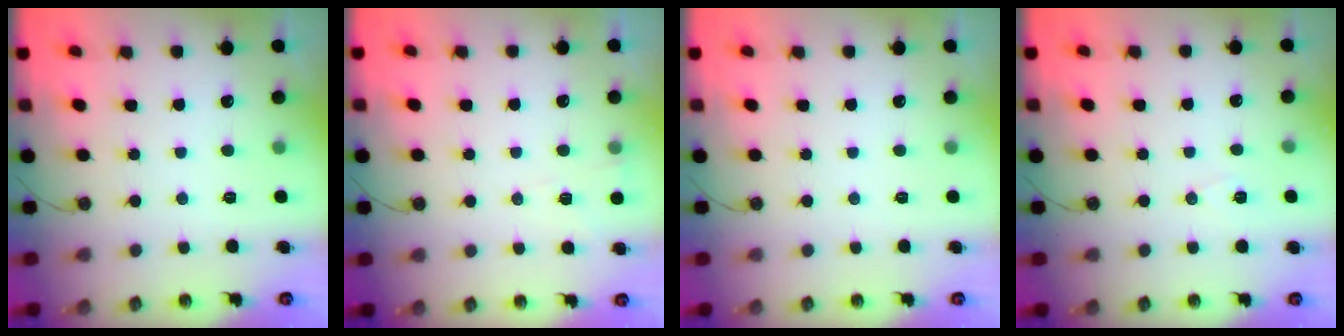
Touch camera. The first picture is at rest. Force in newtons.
{"total": 4.6, "press": 4.5, "slide": 0.5}
{"total": 0.0}
{"total": 5.6, "press": 4.0, "slide": 3.9}